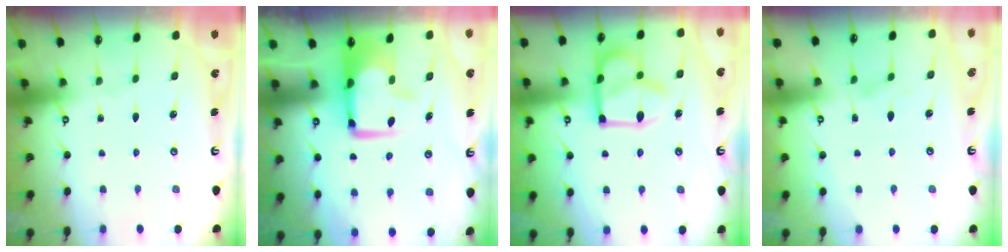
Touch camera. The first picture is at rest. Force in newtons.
{"total": 8.3, "press": 8.1, "slide": 1.4}
{"total": 15.4, "press": 15.3, "slide": 1.5}
{"total": 2.8, "press": 2.6, "slide": 1.1}